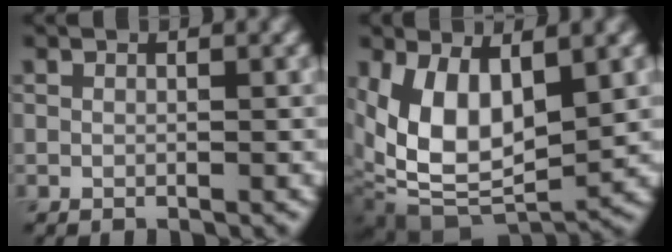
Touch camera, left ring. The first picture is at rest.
{"total": 9.0, "force": [1.2, 4.9, 7.5], "torque": [-0.155, -0.017, 0.024]}